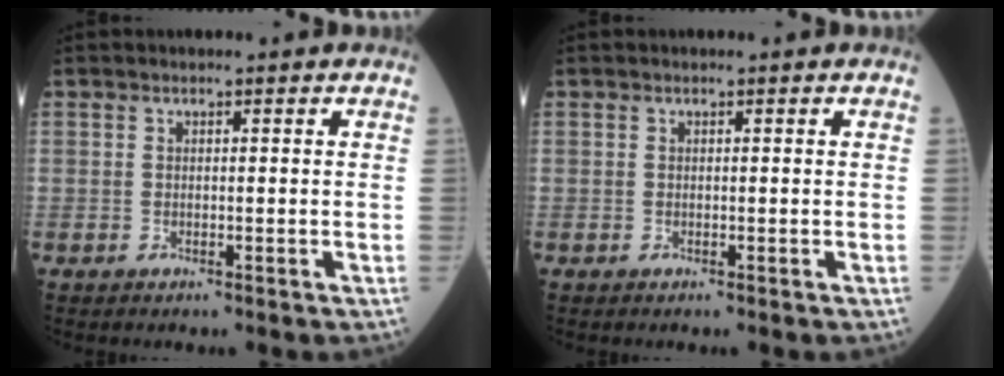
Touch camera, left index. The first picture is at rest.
{"total": 0.0}